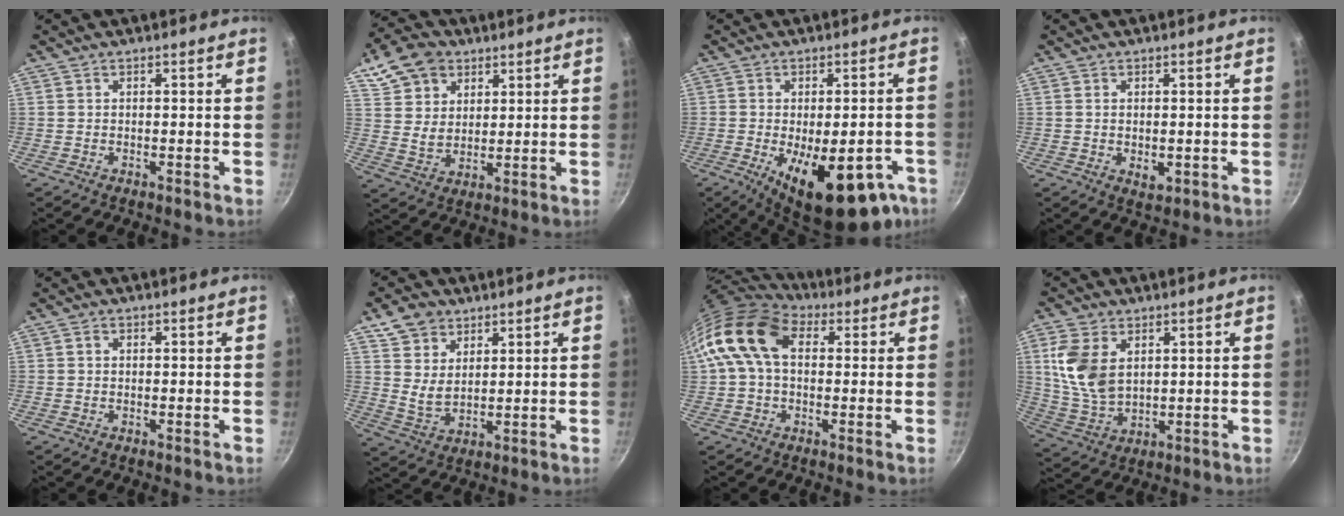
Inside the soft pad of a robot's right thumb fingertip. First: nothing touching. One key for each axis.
{"total": 12.2, "fx": 6.3, "fy": 8.9, "fz": 5.4, "tx": -0.082, "ty": -0.010, "tz": 0.114}
{"total": 19.1, "fx": -7.8, "fy": 8.2, "fz": 15.3, "tx": -0.176, "ty": 0.001, "tz": -0.095}
{"total": 2.8, "fx": -0.3, "fy": 1.7, "fz": 2.2, "tx": -0.033, "ty": -0.008, "tz": -0.002}
{"total": 0.9, "fx": 0.2, "fy": 0.7, "fz": 0.5, "tx": -0.007, "ty": 0.005, "tz": 0.003}
{"total": 8.2, "fx": 4.8, "fy": 5.7, "fz": 3.5, "tx": -0.042, "ty": -0.023, "tz": 0.090}
{"total": 13.7, "fx": 2.8, "fy": 9.2, "fz": 9.8, "tx": -0.163, "ty": 0.020, "tz": 0.032}
{"total": 11.4, "fx": 3.3, "fy": 7.4, "fz": 8.1, "tx": -0.154, "ty": -0.017, "tz": 0.075}